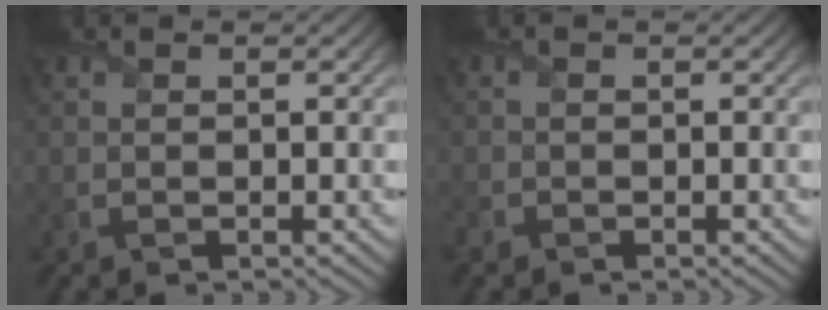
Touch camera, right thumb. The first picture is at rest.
{"total": 0.9, "force": [-0.7, 0.5, 0.1], "torque": [-0.003, -0.003, -0.017]}